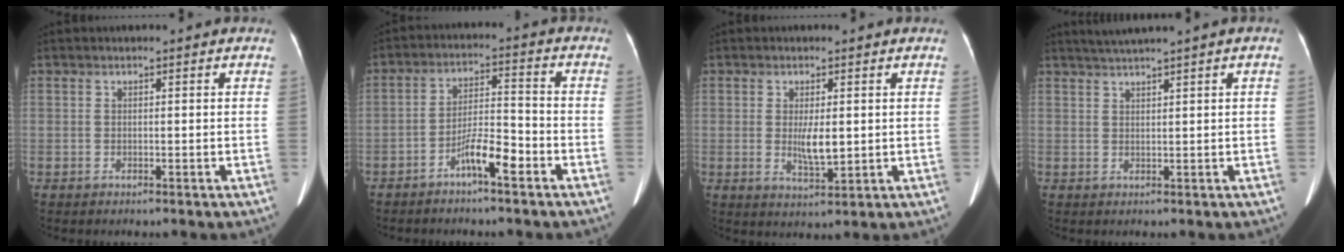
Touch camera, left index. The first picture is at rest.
{"total": 6.1, "force": [-3.8, 0.9, 4.7], "torque": [-0.092, 0.010, -0.068]}
{"total": 4.2, "force": [0.4, 1.2, 4.0], "torque": [-0.075, -0.009, 0.011]}
{"total": 3.2, "force": [2.5, -0.9, 1.9], "torque": [-0.041, 0.012, 0.051]}